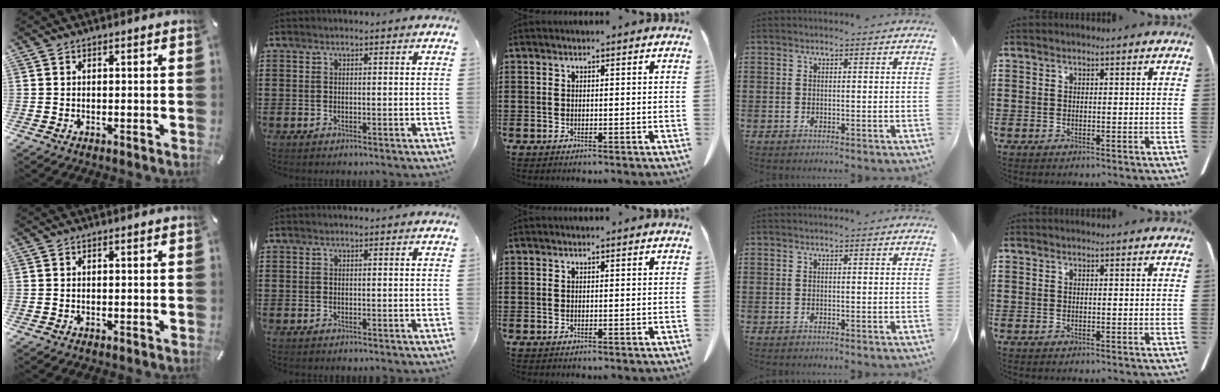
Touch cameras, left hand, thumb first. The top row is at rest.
{}